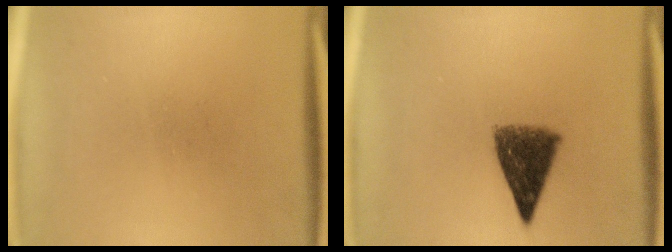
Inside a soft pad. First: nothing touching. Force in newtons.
{"total": 7.9}